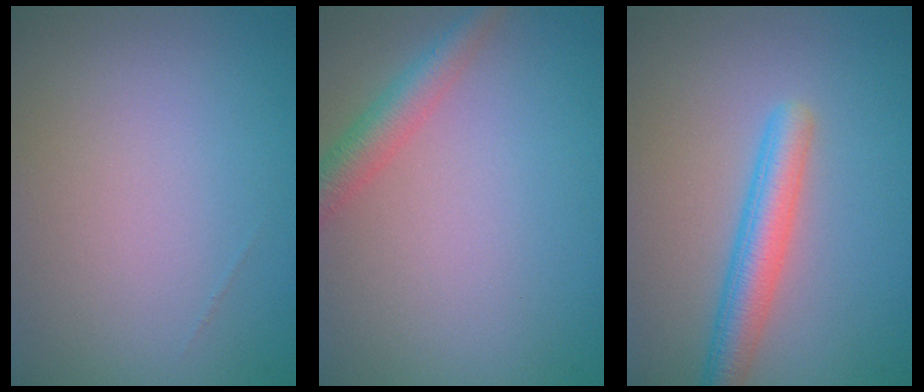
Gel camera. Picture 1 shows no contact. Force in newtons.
{"total": 2.7, "press": 2.7, "slide": 0.2}
{"total": 3.8, "press": 3.8, "slide": 0.1}